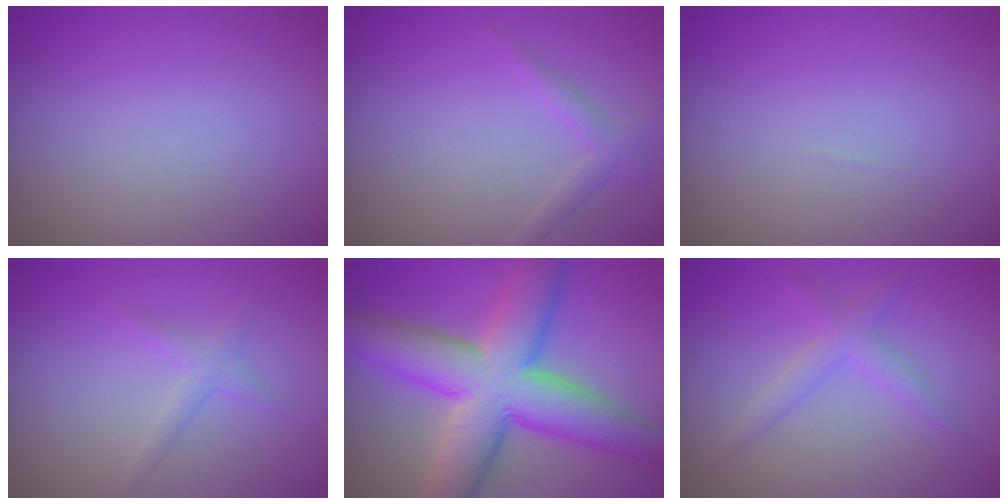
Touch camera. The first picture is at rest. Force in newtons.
{"total": 1.6, "press": 1.6, "slide": 0.1}
{"total": 0.0}
{"total": 1.4, "press": 1.4, "slide": 0.1}
{"total": 12.5, "press": 12.5, "slide": 0.5}
{"total": 2.2, "press": 2.2, "slide": 0.1}